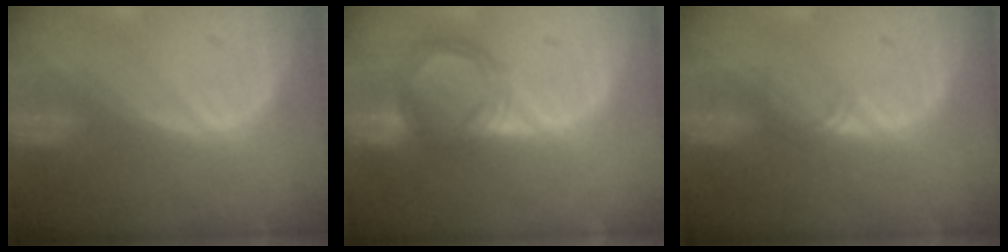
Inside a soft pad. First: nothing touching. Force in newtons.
{"total": 5.6, "press": 5.6, "slide": 0.4}
{"total": 1.4, "press": 1.1, "slide": 0.9}